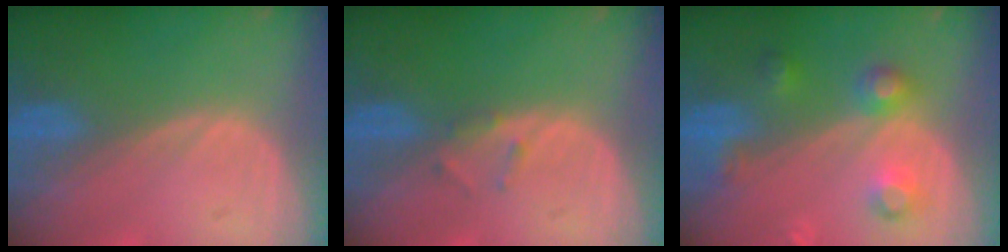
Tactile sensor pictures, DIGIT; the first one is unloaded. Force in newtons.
{"total": 1.3, "press": 1.3, "slide": 0.4}
{"total": 5.1, "press": 5.1, "slide": 0.1}